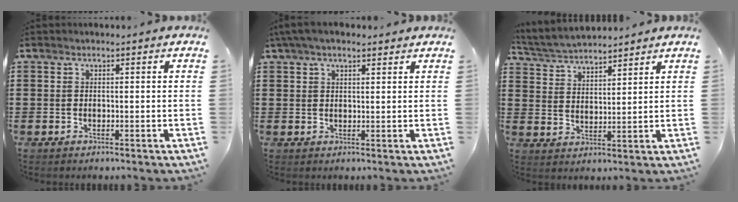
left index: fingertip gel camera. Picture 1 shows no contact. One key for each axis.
{"total": 3.7, "fx": 2.7, "fy": 1.2, "fz": 2.1, "tx": -0.047, "ty": 0.006, "tz": 0.051}
{"total": 4.3, "fx": 4.3, "fy": 0.4, "fz": 0.4, "tx": -0.027, "ty": -0.017, "tz": 0.076}